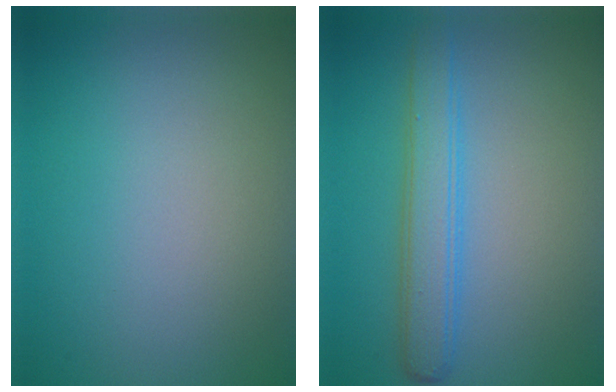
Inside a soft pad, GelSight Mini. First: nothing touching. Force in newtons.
{"total": 3.7, "press": 3.7, "slide": 0.1}